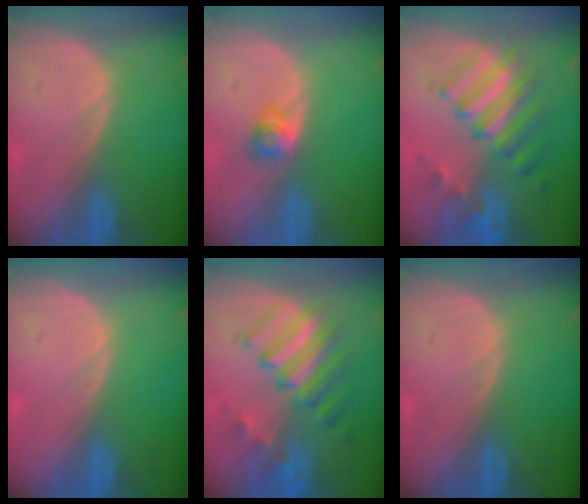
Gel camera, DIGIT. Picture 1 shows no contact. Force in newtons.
{"total": 2.7, "press": 2.4, "slide": 1.1}
{"total": 9.6, "press": 8.3, "slide": 4.7}
{"total": 0.0}
{"total": 9.5, "press": 8.2, "slide": 4.9}
{"total": 0.0}